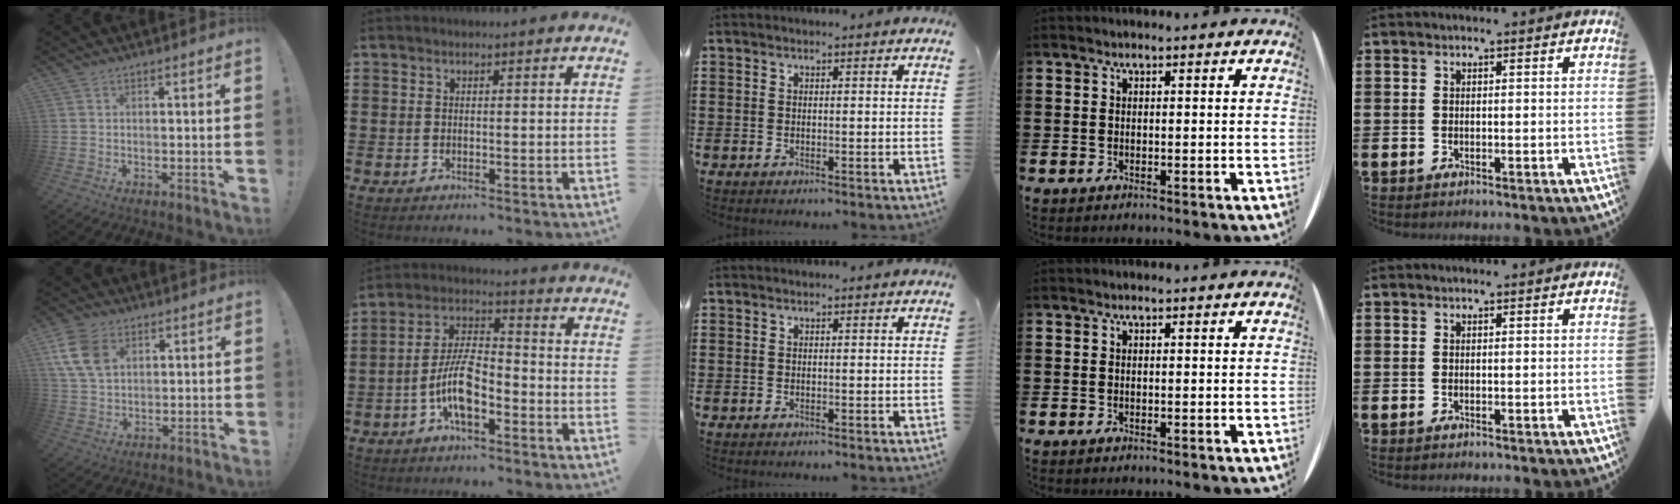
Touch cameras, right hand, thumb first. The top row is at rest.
{"thumb": {"total": 12.5, "force": [5.1, 8.8, 7.3], "torque": [-0.137, -0.012, 0.104]}, "index": {"total": 8.4, "force": [-3.5, 3.3, 6.8], "torque": [-0.155, 0.001, -0.071]}}